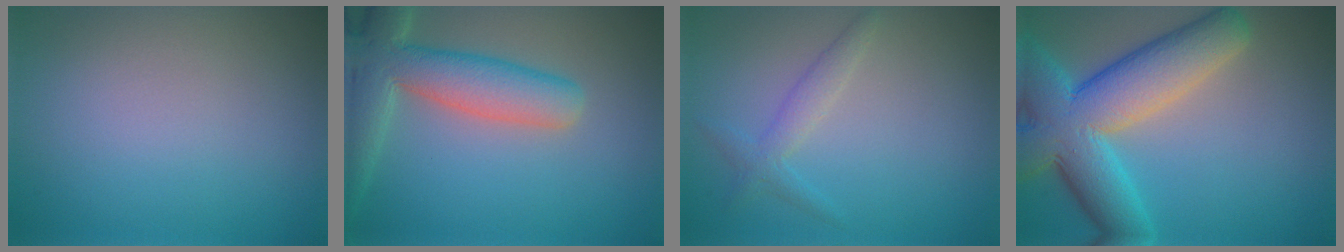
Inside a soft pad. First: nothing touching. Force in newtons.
{"total": 7.3, "press": 7.3, "slide": 0.7}
{"total": 1.7, "press": 1.7, "slide": 0.1}
{"total": 10.1, "press": 10.0, "slide": 0.6}